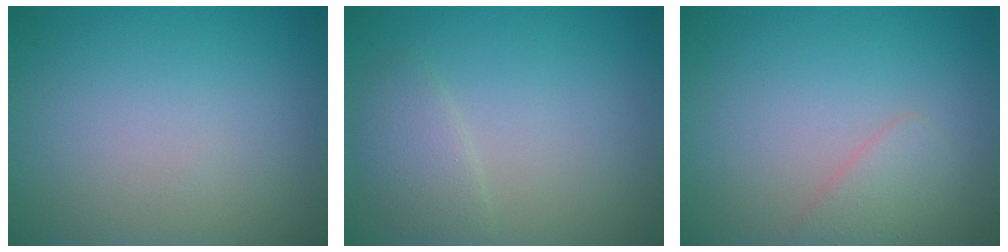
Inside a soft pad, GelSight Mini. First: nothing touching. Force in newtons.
{"total": 1.9, "press": 1.9, "slide": 0.1}
{"total": 1.6, "press": 1.6, "slide": 0.0}